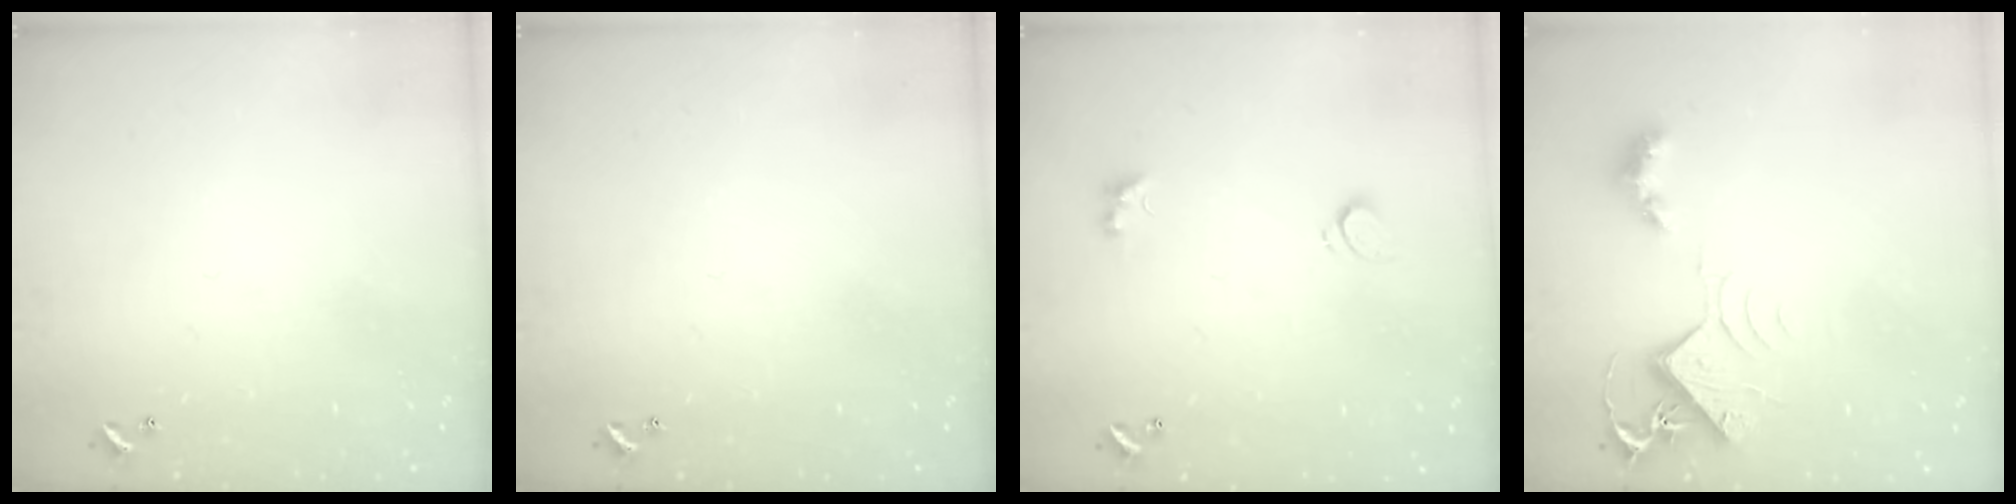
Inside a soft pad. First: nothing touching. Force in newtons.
{"total": 0.0}
{"total": 3.0, "press": 2.7, "slide": 1.1}
{"total": 7.1, "press": 7.1, "slide": 1.0}